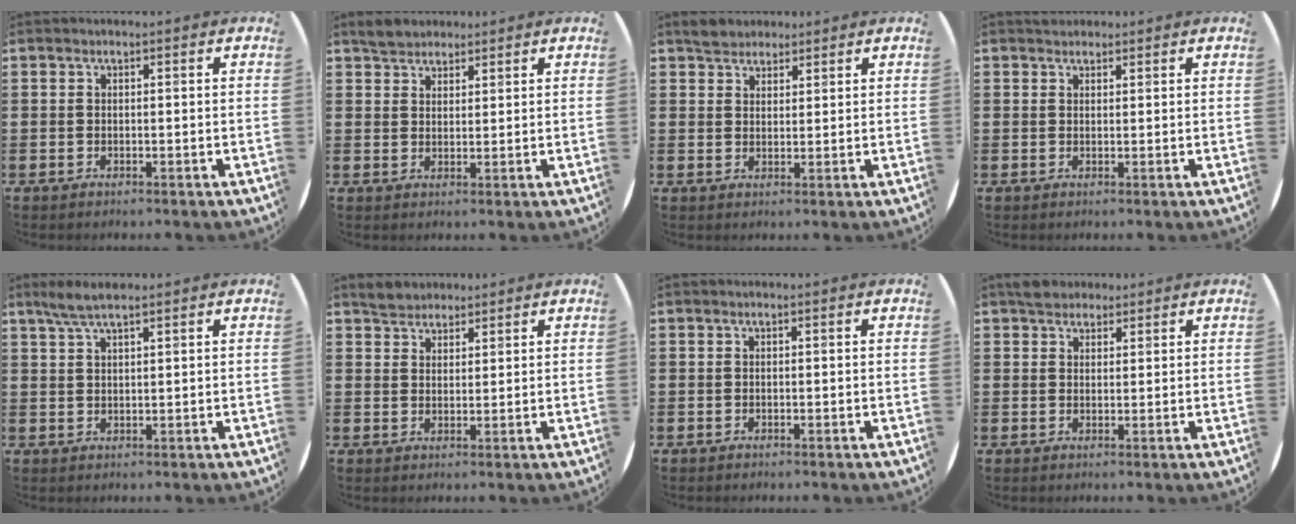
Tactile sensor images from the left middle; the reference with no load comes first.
{"total": 2.9, "force": [2.7, 1.2, 0.1], "torque": [0.000, 0.004, 0.051]}
{"total": 2.8, "force": [2.5, 1.2, 0.0], "torque": [0.002, 0.004, 0.048]}
{"total": 1.2, "force": [1.1, 0.5, -0.1], "torque": [0.002, 0.004, 0.022]}
{"total": 3.7, "force": [2.7, 0.7, 2.4], "torque": [-0.051, 0.005, 0.048]}
{"total": 3.0, "force": [2.8, 1.1, 0.0], "torque": [0.001, 0.002, 0.053]}
{"total": 0.0}
{"total": 3.0, "force": [2.7, 1.3, 0.2], "torque": [-0.001, 0.004, 0.050]}